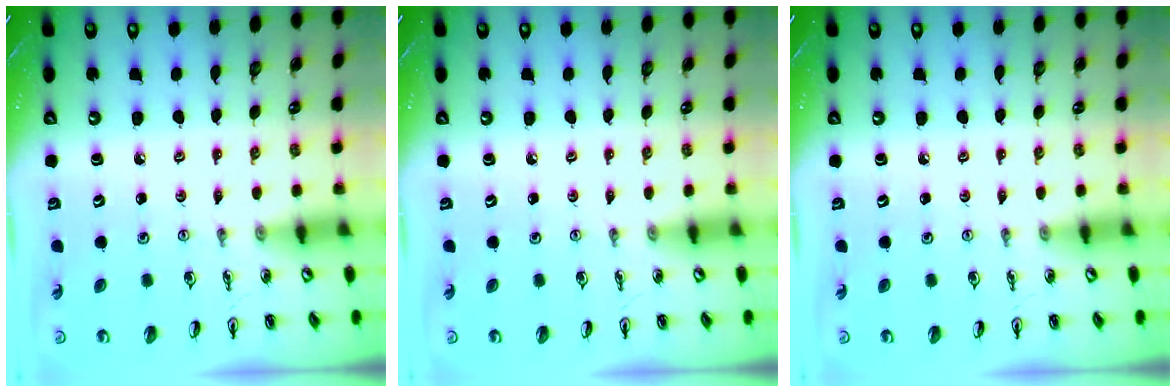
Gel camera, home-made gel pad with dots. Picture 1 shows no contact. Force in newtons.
{"total": 0.0}
{"total": 0.0}